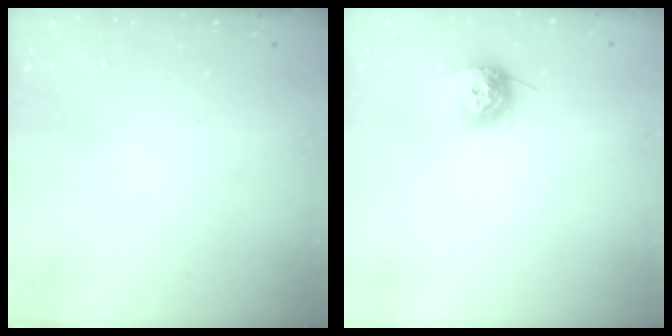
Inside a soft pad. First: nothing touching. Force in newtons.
{"total": 9.5, "press": 9.5, "slide": 0.4}